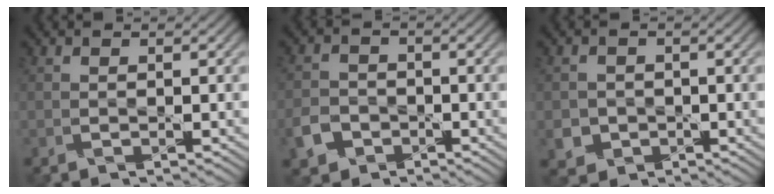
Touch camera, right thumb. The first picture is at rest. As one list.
[{"total": 4.1, "force": [-2.3, 3.1, 1.4], "torque": [-0.041, -0.004, -0.052]}, {"total": 3.3, "force": [-1.1, 3.1, 0.6], "torque": [-0.015, -0.005, -0.029]}]